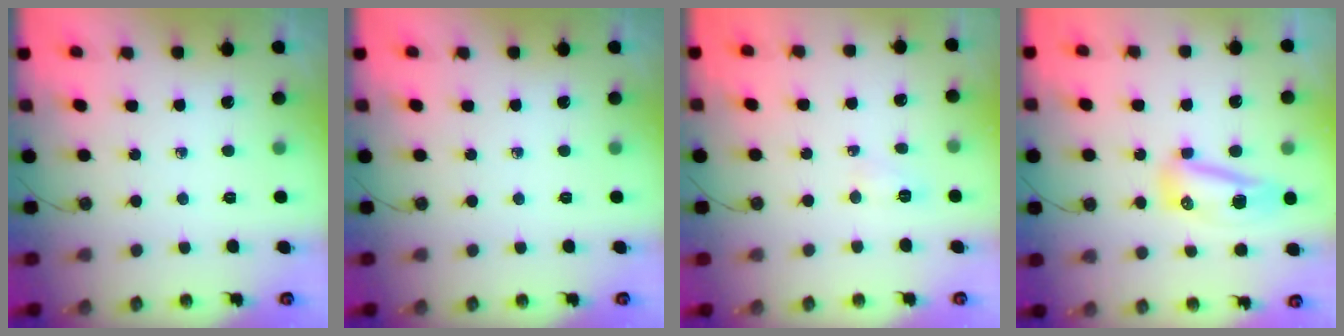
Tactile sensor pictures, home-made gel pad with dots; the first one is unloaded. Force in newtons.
{"total": 0.0}
{"total": 3.3, "press": 3.3, "slide": 0.6}
{"total": 25.5, "press": 13.7, "slide": 21.5}